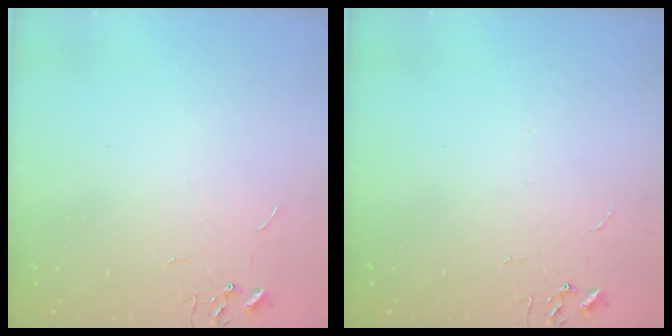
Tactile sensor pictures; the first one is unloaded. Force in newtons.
{"total": 0.0}